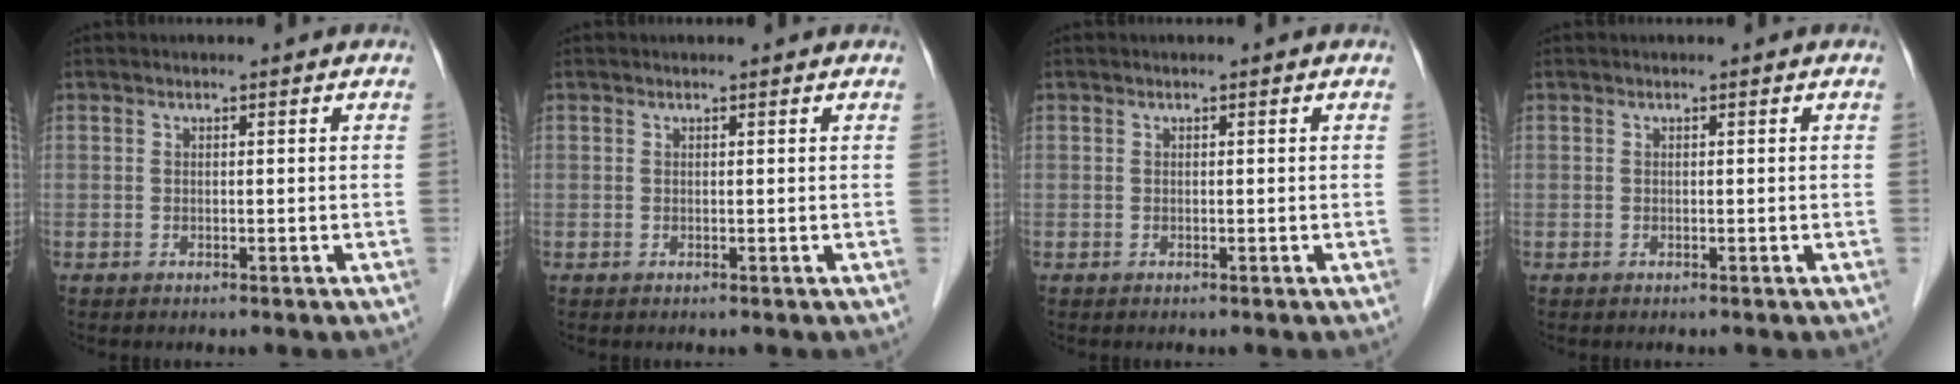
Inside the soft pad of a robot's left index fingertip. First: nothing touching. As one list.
[{"total": 0.8, "force": [0.8, 0.1, 0.2], "torque": [-0.007, 0.005, 0.009]}, {"total": 0.0}, {"total": 0.0}]